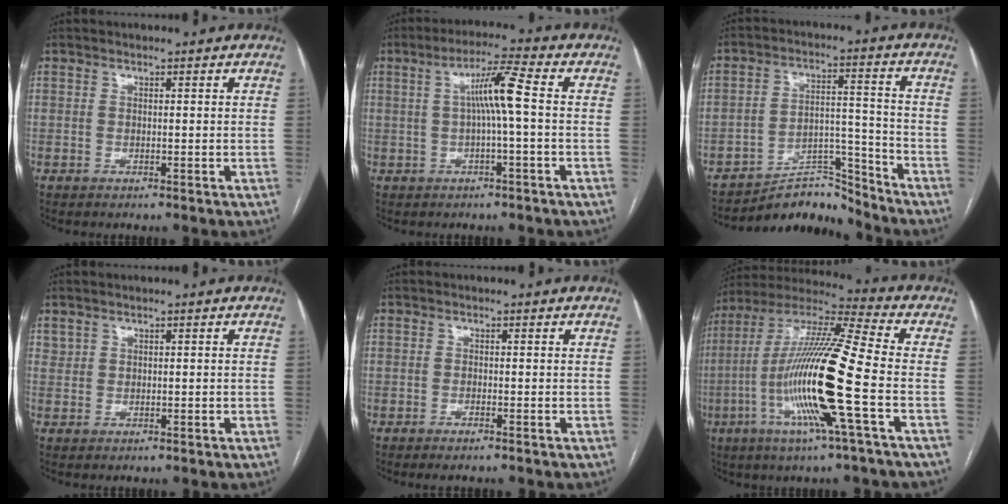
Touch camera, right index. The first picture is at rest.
{"total": 6.4, "force": [0.2, -0.5, 6.3], "torque": [-0.110, 0.016, 0.005]}
{"total": 8.2, "force": [-8.0, 1.7, -0.2], "torque": [0.017, 0.050, -0.137]}
{"total": 1.1, "force": [0.8, 0.7, 0.4], "torque": [-0.007, 0.006, 0.019]}
{"total": 1.2, "force": [-0.9, 0.0, 0.8], "torque": [-0.016, -0.003, -0.014]}
{"total": 19.1, "force": [-5.0, -0.2, 18.4], "torque": [-0.371, -0.013, -0.107]}